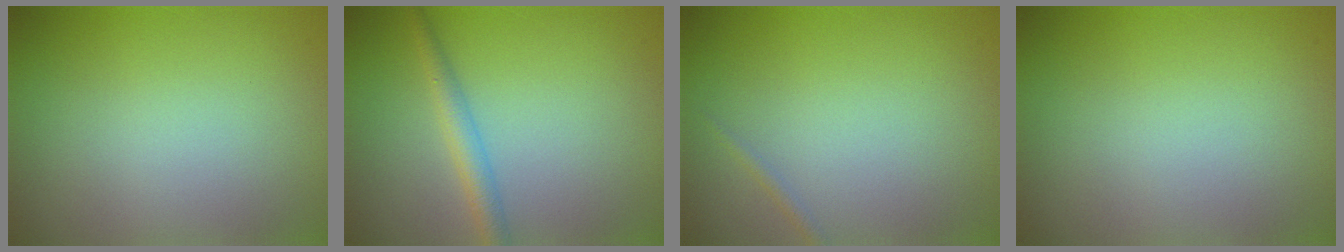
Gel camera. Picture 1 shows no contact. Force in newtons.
{"total": 2.3, "press": 2.3, "slide": 0.1}
{"total": 0.6, "press": 0.6, "slide": 0.0}
{"total": 0.0}